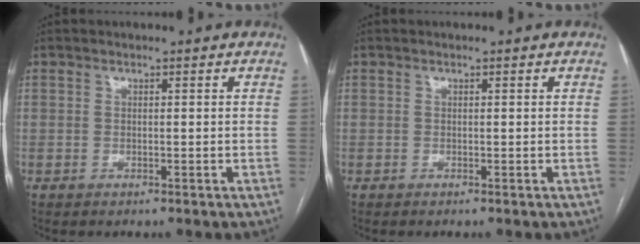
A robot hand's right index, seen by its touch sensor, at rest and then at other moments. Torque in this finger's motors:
{"motor_torque": [-0.06, -0.02, -0.04, 0.00]}